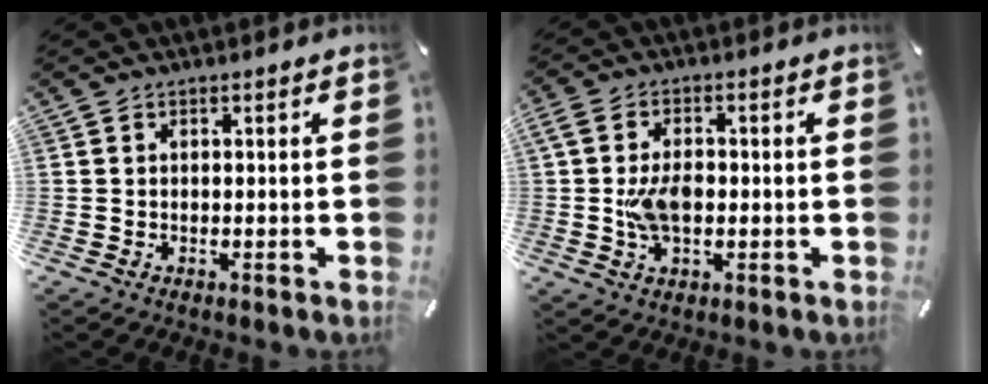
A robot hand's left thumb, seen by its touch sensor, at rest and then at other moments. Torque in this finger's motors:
{"motor_torque": [1.90, 1.78, 1.35, -0.06, 0.19]}